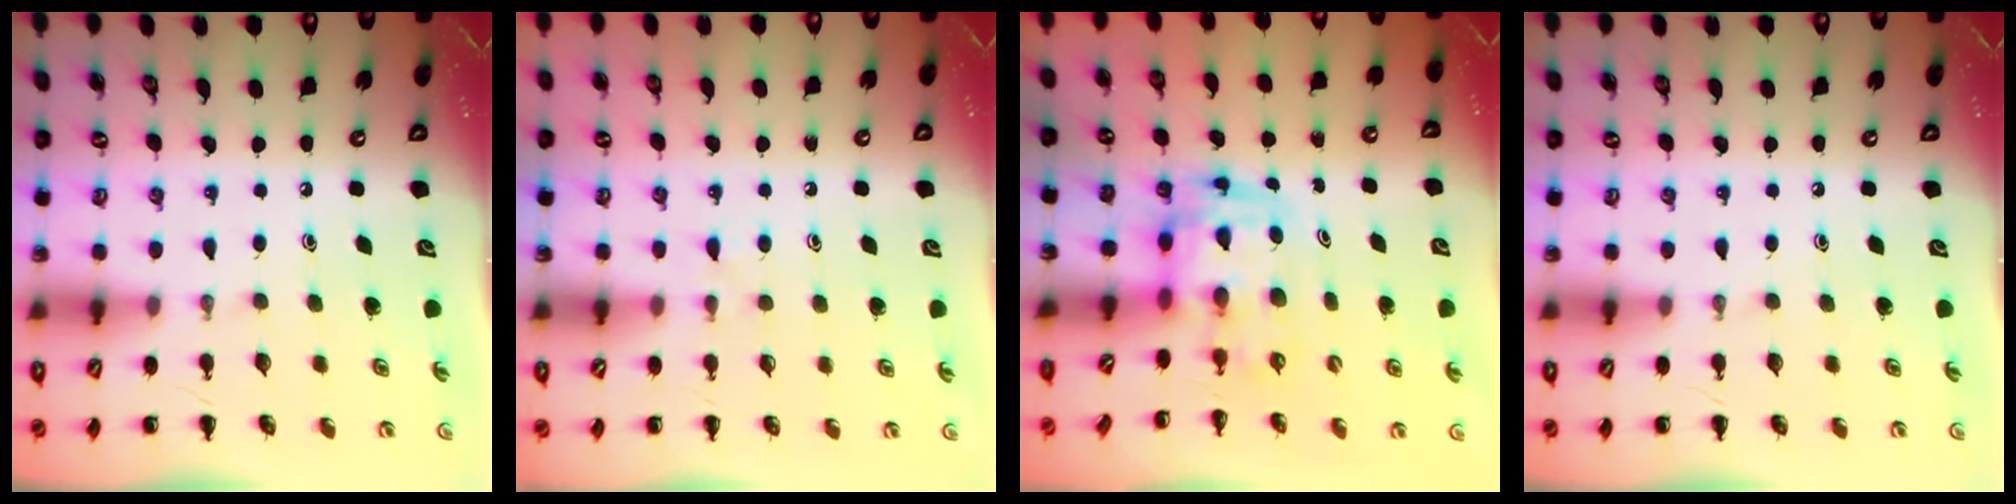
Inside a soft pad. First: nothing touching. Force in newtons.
{"total": 3.5, "press": 3.3, "slide": 1.2}
{"total": 3.6, "press": 3.5, "slide": 0.6}
{"total": 0.0}